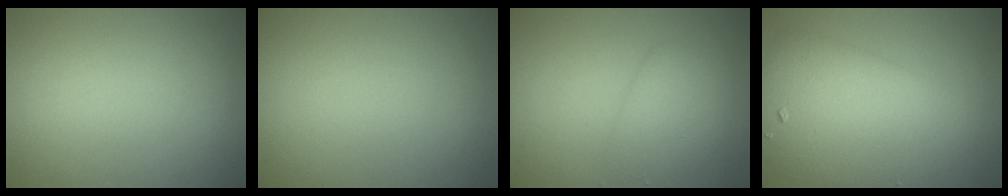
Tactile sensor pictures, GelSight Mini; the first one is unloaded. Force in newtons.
{"total": 0.0}
{"total": 2.4, "press": 2.4, "slide": 0.1}
{"total": 7.1, "press": 7.1, "slide": 0.1}